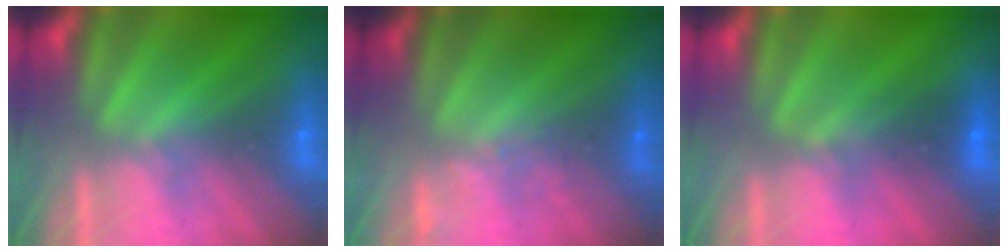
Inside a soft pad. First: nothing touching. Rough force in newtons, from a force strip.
{"total": 1.5}
{"total": 2.7}